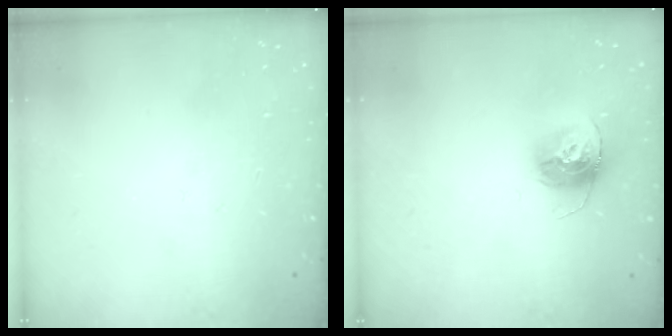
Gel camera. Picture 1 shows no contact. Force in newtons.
{"total": 13.1, "press": 13.0, "slide": 1.1}